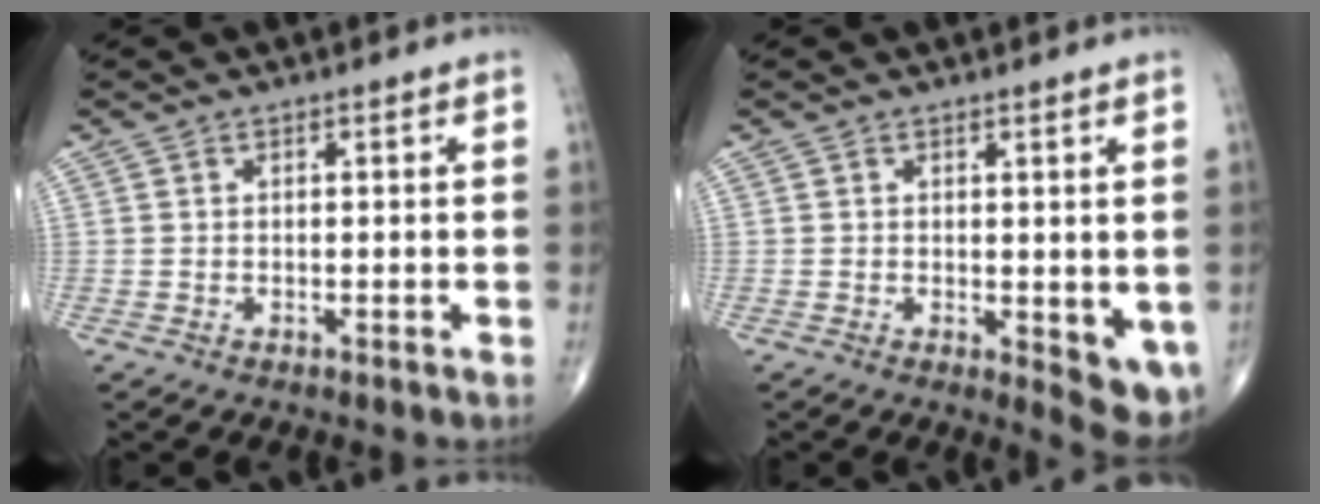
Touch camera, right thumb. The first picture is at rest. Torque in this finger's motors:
{"motor_torque": [-0.26, 0.26, 0.10, -0.16, 0.00]}